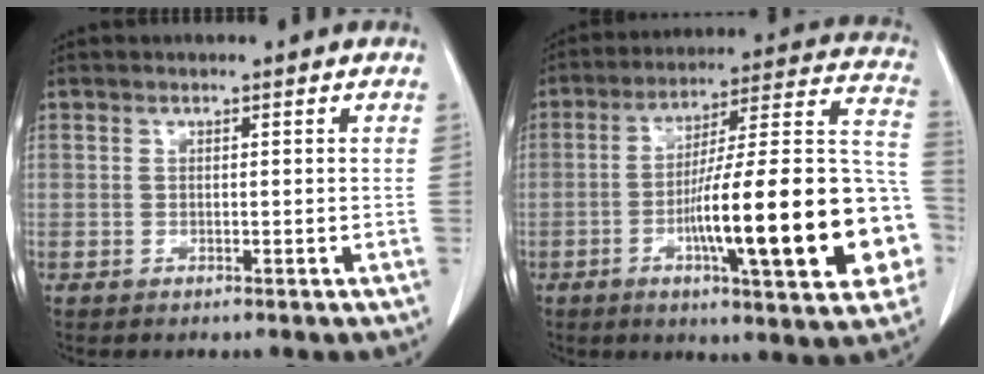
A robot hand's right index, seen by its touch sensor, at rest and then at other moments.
{"total": 25.1, "force": [-6.6, 3.3, 24.0], "torque": [-0.281, 0.021, -0.094]}